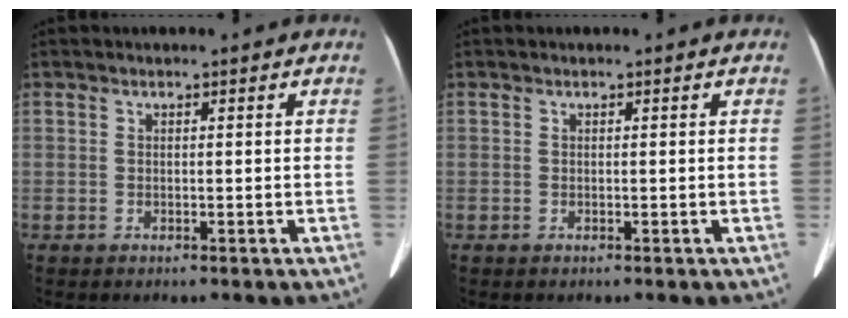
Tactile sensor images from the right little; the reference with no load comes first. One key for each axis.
{"total": 0.0}